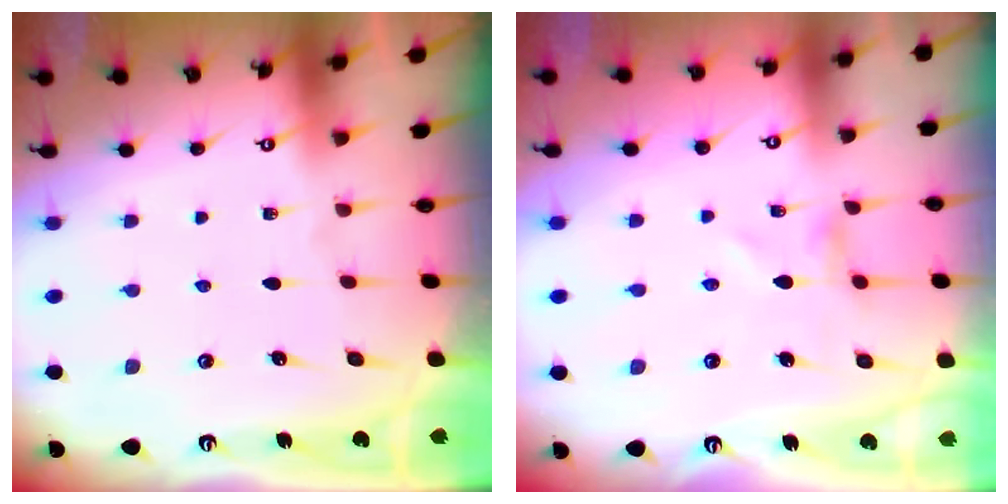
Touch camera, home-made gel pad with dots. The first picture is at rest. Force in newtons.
{"total": 2.3, "press": 2.3, "slide": 0.3}